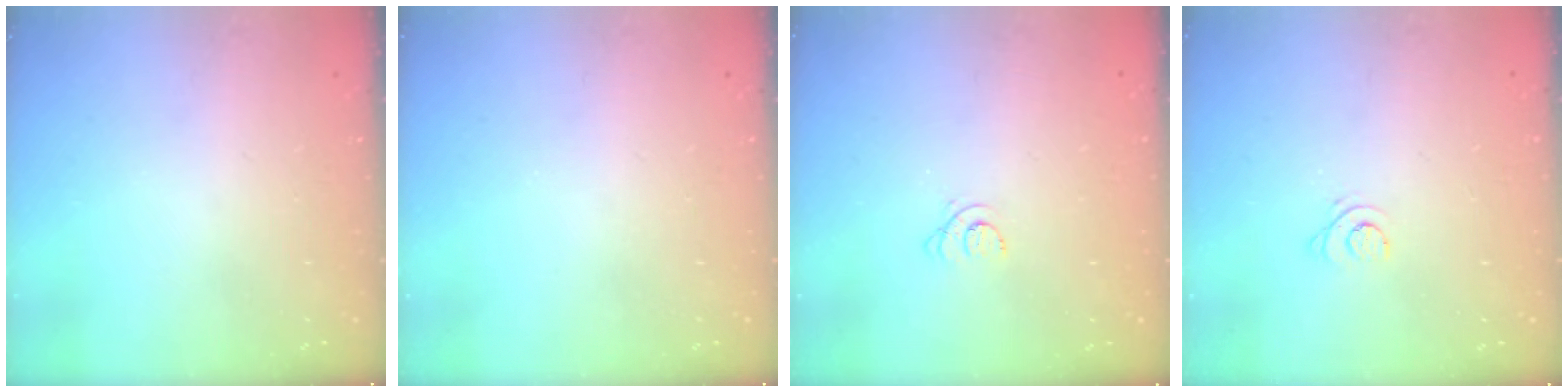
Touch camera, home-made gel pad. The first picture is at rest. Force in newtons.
{"total": 0.0}
{"total": 3.5, "press": 3.5, "slide": 0.3}
{"total": 3.7, "press": 3.7, "slide": 0.5}